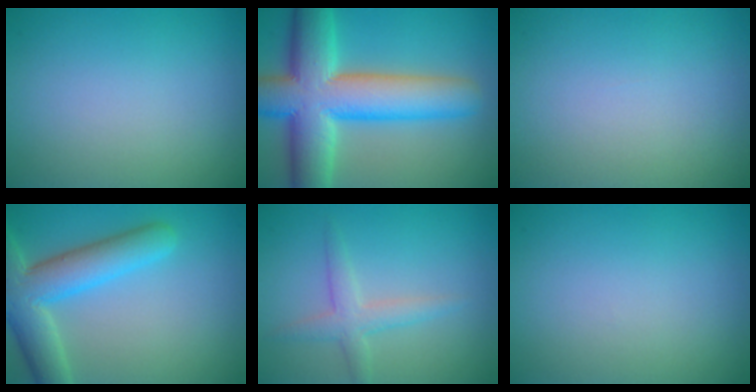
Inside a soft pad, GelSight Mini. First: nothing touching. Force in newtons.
{"total": 12.6, "press": 12.5, "slide": 0.7}
{"total": 0.0}
{"total": 7.4, "press": 7.3, "slide": 0.5}
{"total": 2.4, "press": 2.4, "slide": 0.1}
{"total": 0.0}